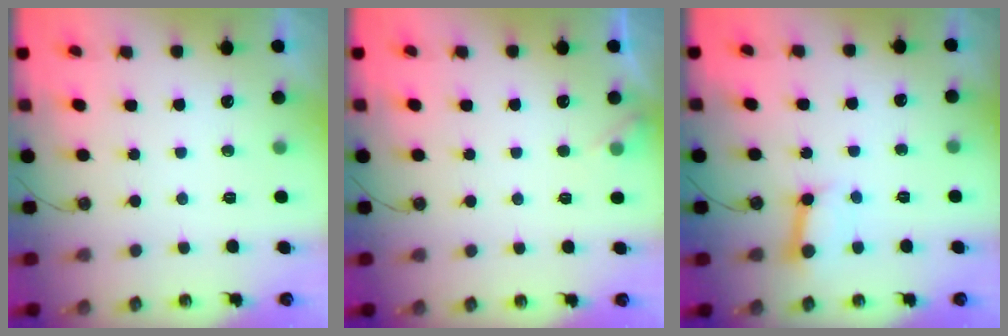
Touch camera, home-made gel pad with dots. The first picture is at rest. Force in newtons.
{"total": 4.2, "press": 4.2, "slide": 0.5}
{"total": 7.6, "press": 7.6, "slide": 0.9}